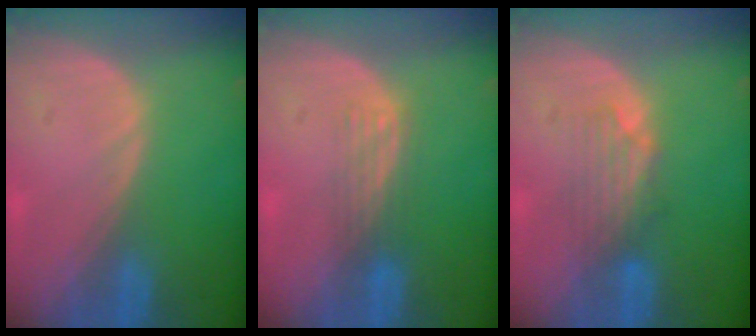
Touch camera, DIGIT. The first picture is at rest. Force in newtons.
{"total": 2.9, "press": 2.7, "slide": 1.2}
{"total": 3.9, "press": 3.7, "slide": 1.0}